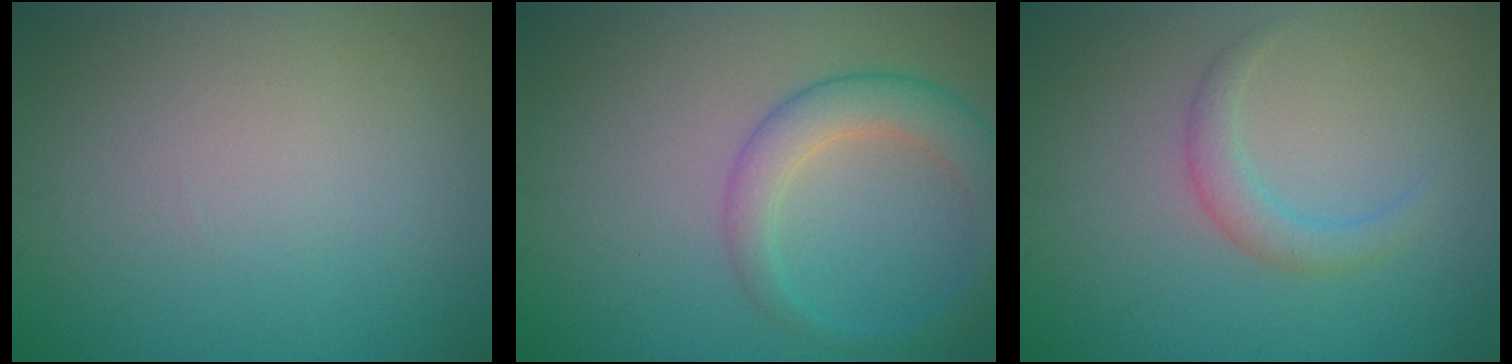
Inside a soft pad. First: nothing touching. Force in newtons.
{"total": 4.1, "press": 4.0, "slide": 0.3}
{"total": 1.9, "press": 1.9, "slide": 0.1}